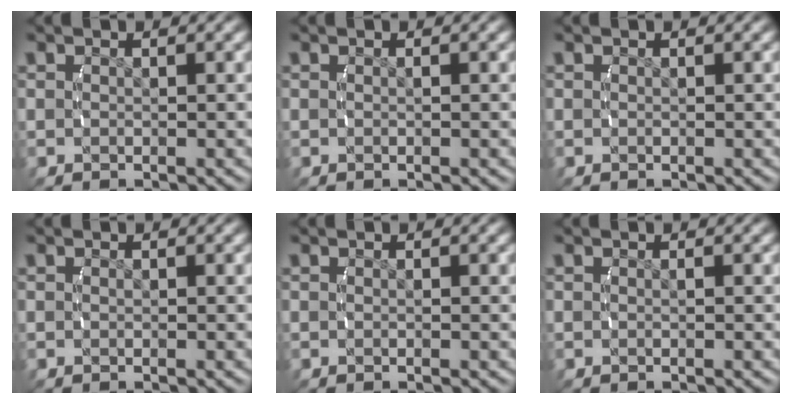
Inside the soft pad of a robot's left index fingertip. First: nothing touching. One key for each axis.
{"total": 0.0}
{"total": 0.0}
{"total": 0.0}
{"total": 0.0}
{"total": 0.0}